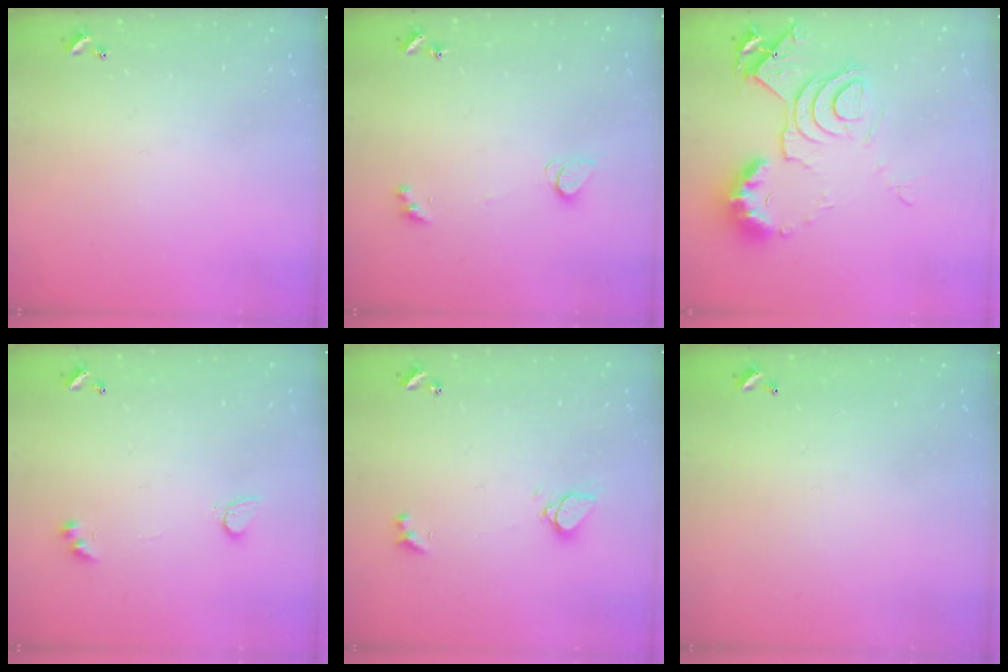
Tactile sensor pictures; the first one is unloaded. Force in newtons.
{"total": 2.6, "press": 2.6, "slide": 0.5}
{"total": 12.1, "press": 12.0, "slide": 1.6}
{"total": 2.9, "press": 2.6, "slide": 1.3}
{"total": 2.1, "press": 2.0, "slide": 0.5}
{"total": 2.8, "press": 2.8, "slide": 0.1}